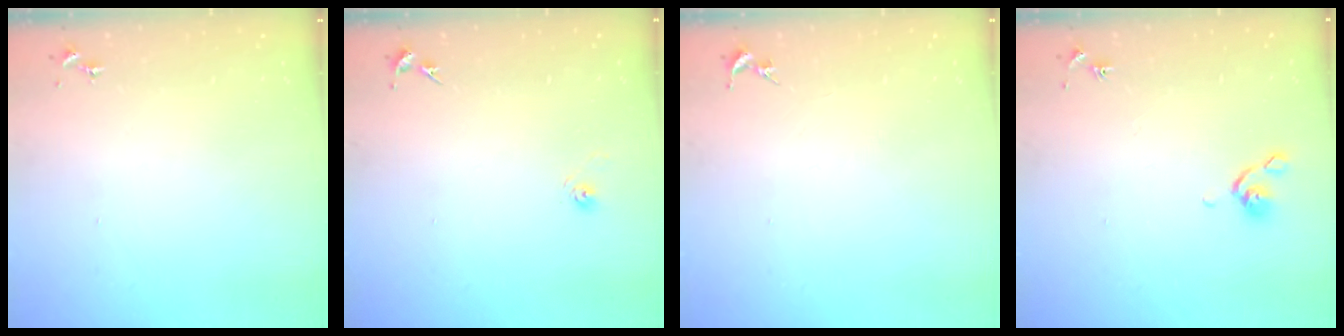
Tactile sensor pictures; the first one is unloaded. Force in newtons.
{"total": 3.2, "press": 2.7, "slide": 1.7}
{"total": 0.0}
{"total": 4.8, "press": 4.6, "slide": 1.0}